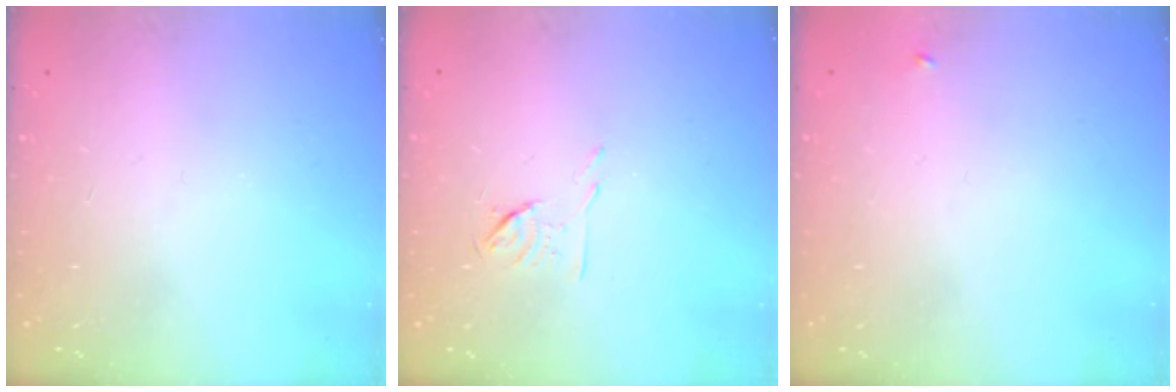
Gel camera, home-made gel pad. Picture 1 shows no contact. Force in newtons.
{"total": 5.8, "press": 5.7, "slide": 1.2}
{"total": 2.3, "press": 2.3, "slide": 0.2}